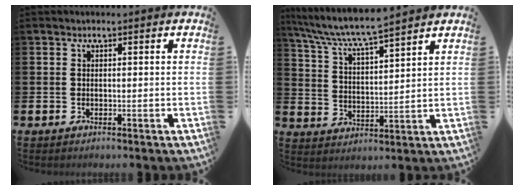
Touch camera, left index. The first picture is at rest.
{"total": 6.9, "force": [6.4, 0.3, 2.5], "torque": [-0.074, -0.040, 0.110]}